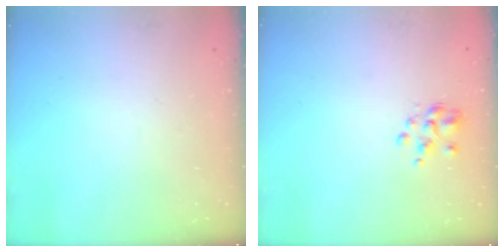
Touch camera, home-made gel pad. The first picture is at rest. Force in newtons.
{"total": 2.6, "press": 2.5, "slide": 0.8}